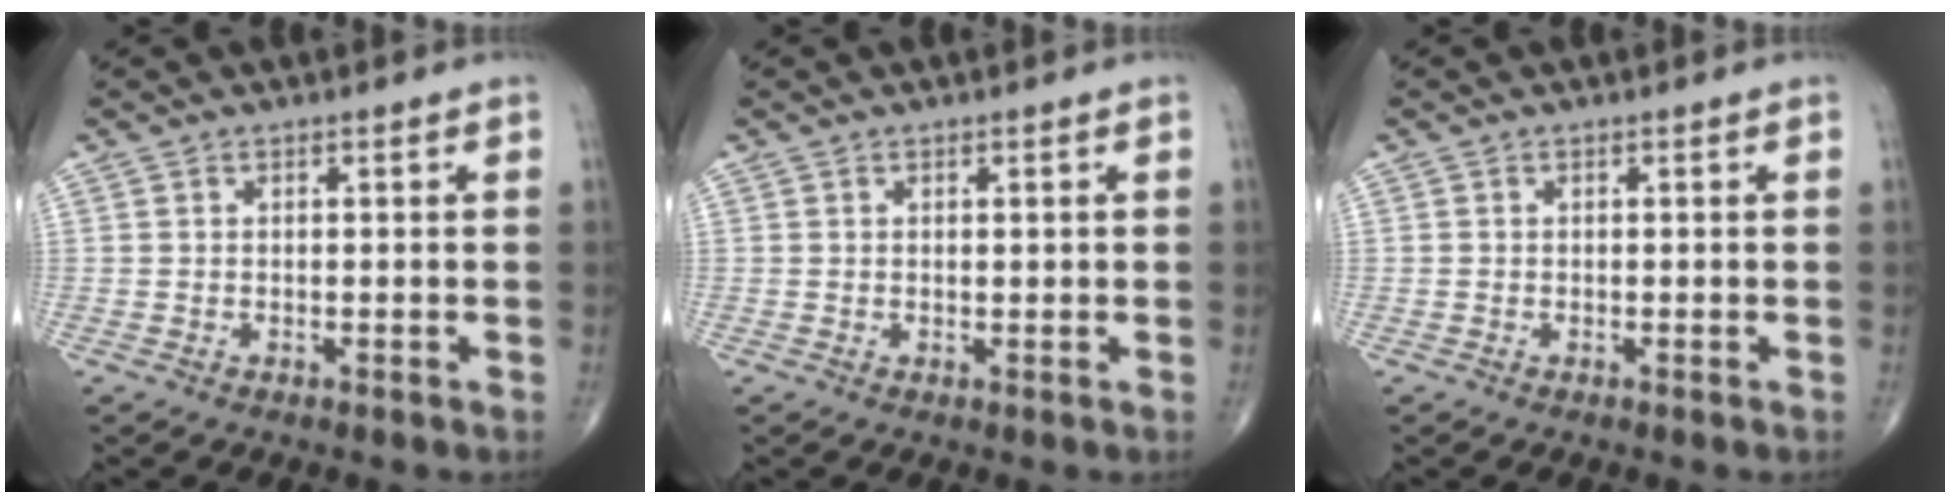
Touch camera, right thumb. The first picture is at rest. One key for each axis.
{"total": 0.6, "fx": 0.1, "fy": 0.2, "fz": 0.6, "tx": -0.007, "ty": -0.001, "tz": 0.003}
{"total": 0.0}